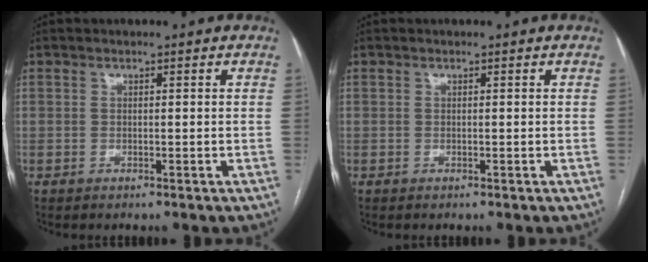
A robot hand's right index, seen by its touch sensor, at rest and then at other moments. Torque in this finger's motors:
{"motor_torque": [0.16, 0.07, 0.00, 0.01]}